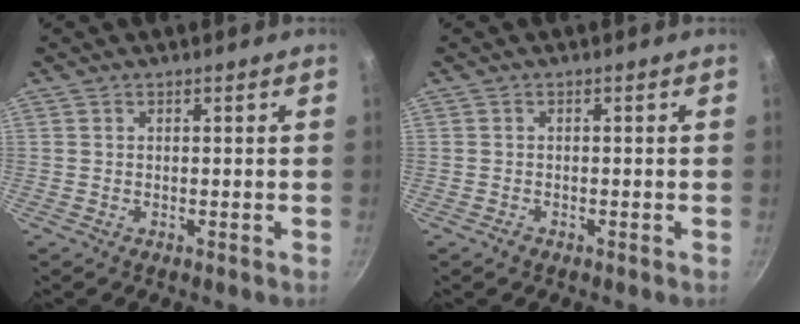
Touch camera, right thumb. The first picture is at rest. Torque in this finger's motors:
{"motor_torque": [-0.41, 0.10, -0.24, 0.10, 0.05]}